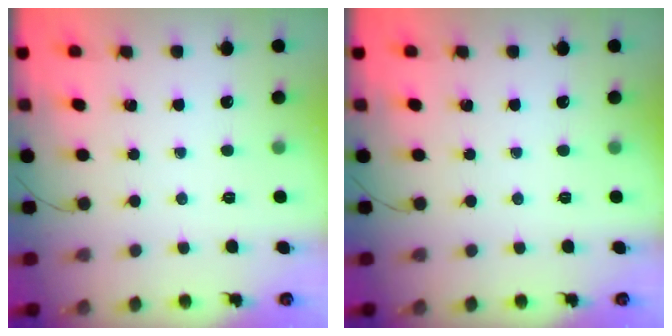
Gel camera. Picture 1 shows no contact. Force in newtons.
{"total": 0.0}